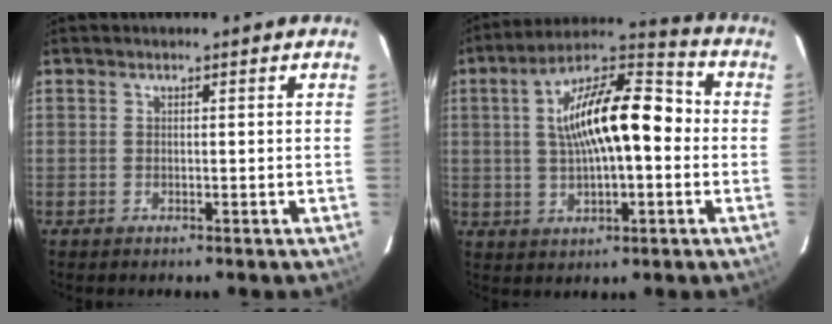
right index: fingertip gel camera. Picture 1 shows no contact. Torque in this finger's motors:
{"motor_torque": [0.76, -0.08, 1.05, 0.21]}